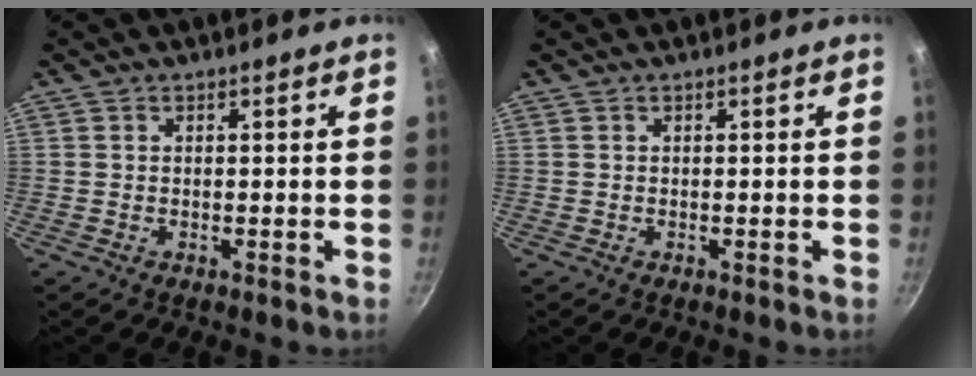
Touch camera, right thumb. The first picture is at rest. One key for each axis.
{"total": 0.0}